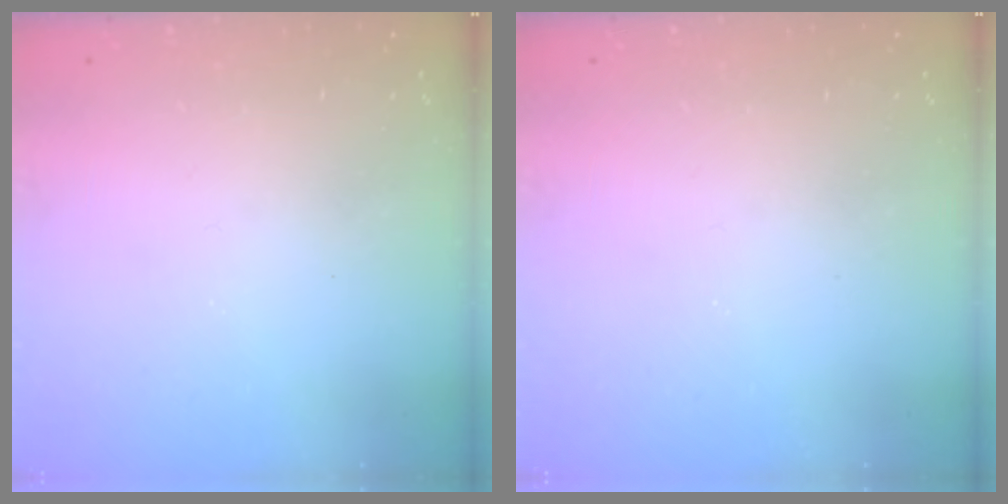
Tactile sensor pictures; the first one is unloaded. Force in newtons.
{"total": 0.0}